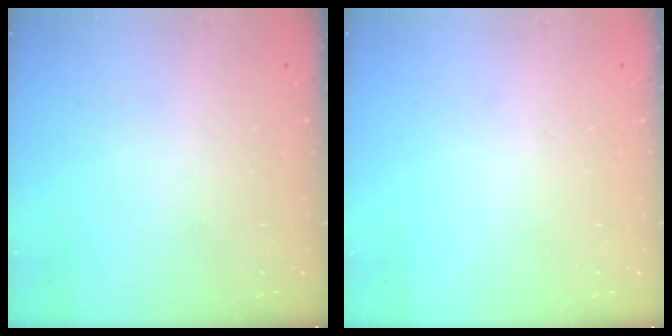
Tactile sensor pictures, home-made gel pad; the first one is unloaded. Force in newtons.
{"total": 0.0}